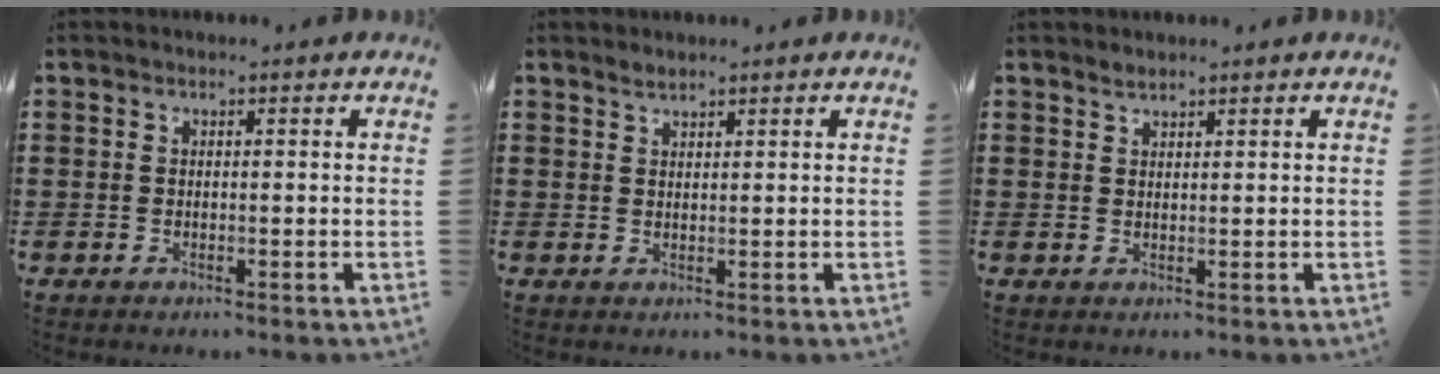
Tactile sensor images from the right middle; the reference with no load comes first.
{"total": 1.3, "force": [1.3, 0.2, 0.1], "torque": [-0.005, 0.000, 0.025]}
{"total": 1.2, "force": [1.2, 0.2, 0.1], "torque": [-0.004, 0.000, 0.023]}